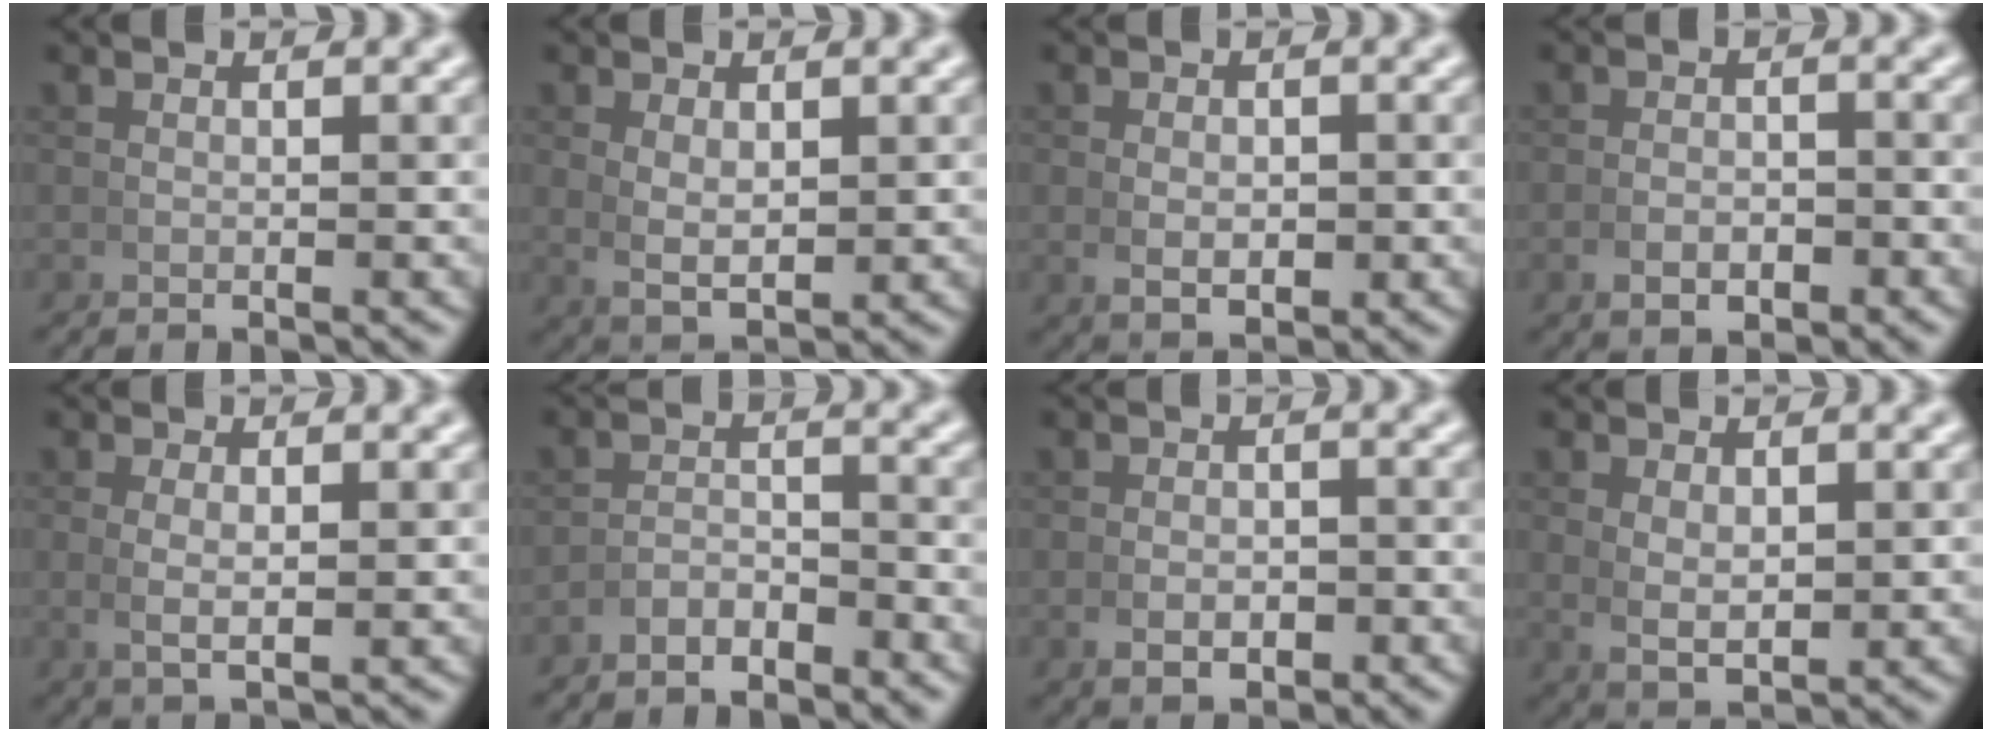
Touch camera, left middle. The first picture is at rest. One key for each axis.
{"total": 3.4, "fx": 0.4, "fy": 1.8, "fz": 2.9, "tx": -0.057, "ty": -0.017, "tz": 0.024}
{"total": 2.3, "fx": -0.2, "fy": 1.3, "fz": 1.9, "tx": -0.036, "ty": -0.012, "tz": 0.009}
{"total": 2.2, "fx": -1.3, "fy": 1.3, "fz": 1.3, "tx": -0.015, "ty": -0.003, "tz": -0.021}
{"total": 2.2, "fx": 0.3, "fy": 0.7, "fz": 2.0, "tx": -0.042, "ty": -0.009, "tz": 0.015}
{"total": 3.0, "fx": -2.7, "fy": 1.2, "fz": 0.6, "tx": -0.004, "ty": 0.001, "tz": -0.053}
{"total": 2.5, "fx": -0.9, "fy": 1.5, "fz": 1.7, "tx": -0.025, "ty": -0.006, "tz": -0.010}
{"total": 3.2, "fx": 0.3, "fy": 1.7, "fz": 2.7, "tx": -0.053, "ty": -0.019, "tz": 0.024}